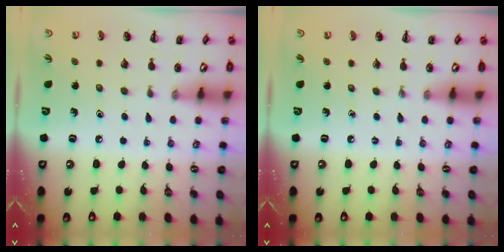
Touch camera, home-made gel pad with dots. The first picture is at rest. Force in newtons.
{"total": 0.0}